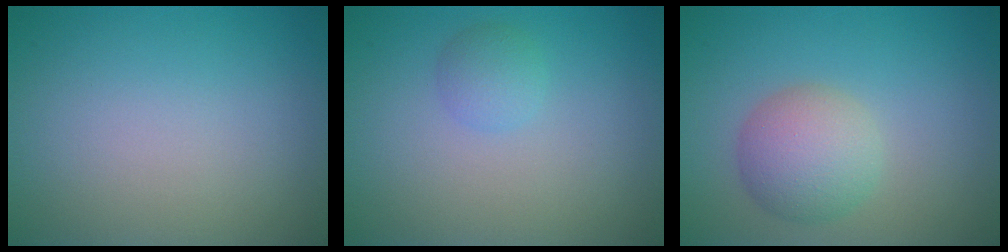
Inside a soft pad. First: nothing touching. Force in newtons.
{"total": 1.5, "press": 1.5, "slide": 0.0}
{"total": 4.1, "press": 4.1, "slide": 0.1}